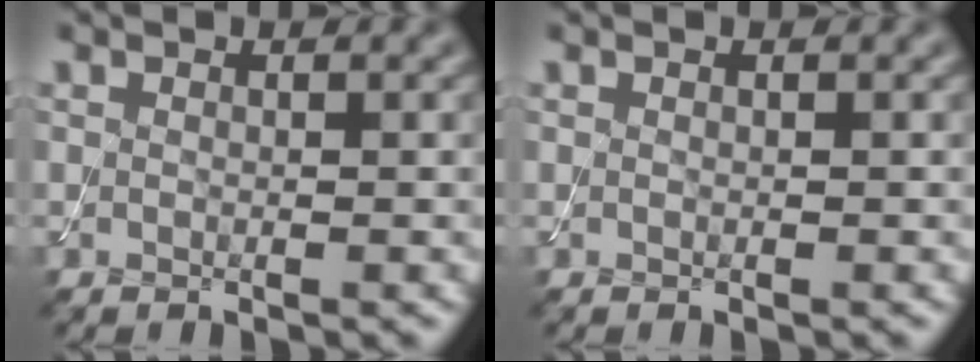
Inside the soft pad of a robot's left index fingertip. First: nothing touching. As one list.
[{"total": 0.0}]